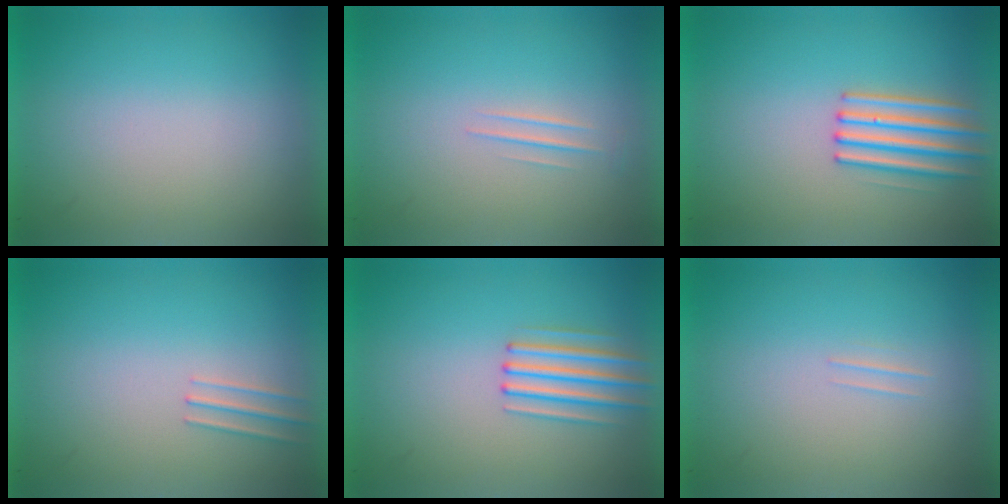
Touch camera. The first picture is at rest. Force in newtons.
{"total": 1.0}
{"total": 3.1}
{"total": 1.0}
{"total": 2.6}
{"total": 1.1}